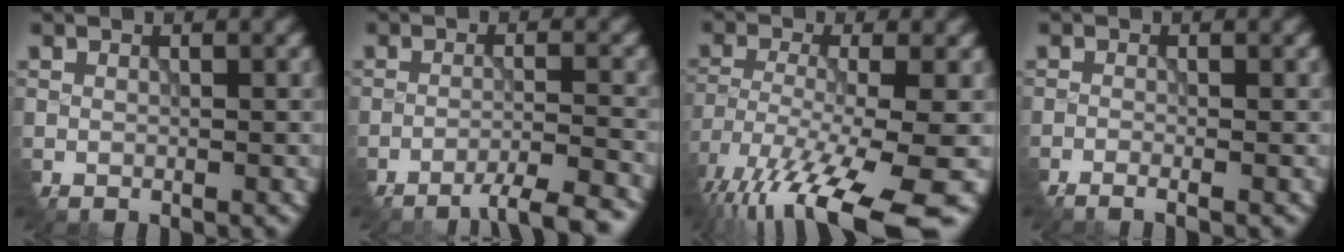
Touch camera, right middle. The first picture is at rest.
{"total": 4.8, "force": [-4.2, 0.3, 2.4], "torque": [-0.034, -0.003, -0.064]}
{"total": 13.6, "force": [-8.8, 3.3, 9.9], "torque": [-0.195, -0.025, -0.129]}
{"total": 2.1, "force": [-1.5, 0.6, 1.4], "torque": [-0.025, -0.003, -0.024]}